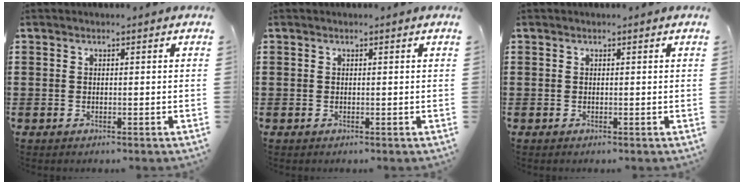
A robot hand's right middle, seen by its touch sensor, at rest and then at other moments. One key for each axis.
{"total": 0.0}
{"total": 0.0}